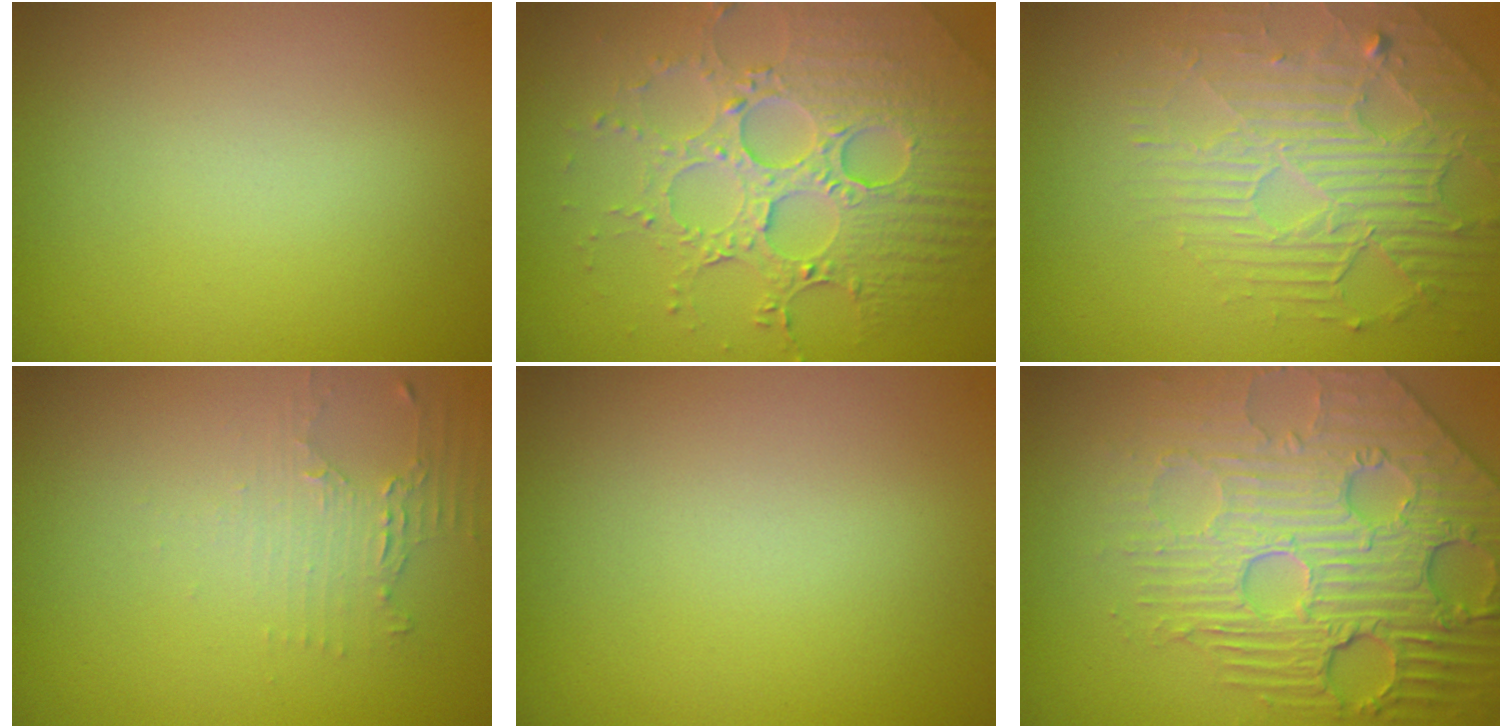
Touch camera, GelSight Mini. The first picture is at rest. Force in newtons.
{"total": 6.4, "press": 5.1, "slide": 3.8}
{"total": 3.5, "press": 3.1, "slide": 1.6}
{"total": 2.0, "press": 1.4, "slide": 1.5}
{"total": 0.0}
{"total": 7.8, "press": 6.1, "slide": 4.9}